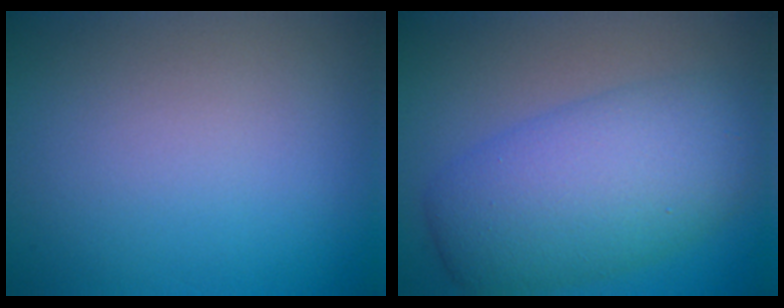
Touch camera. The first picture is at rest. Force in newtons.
{"total": 8.2, "press": 8.2, "slide": 0.1}